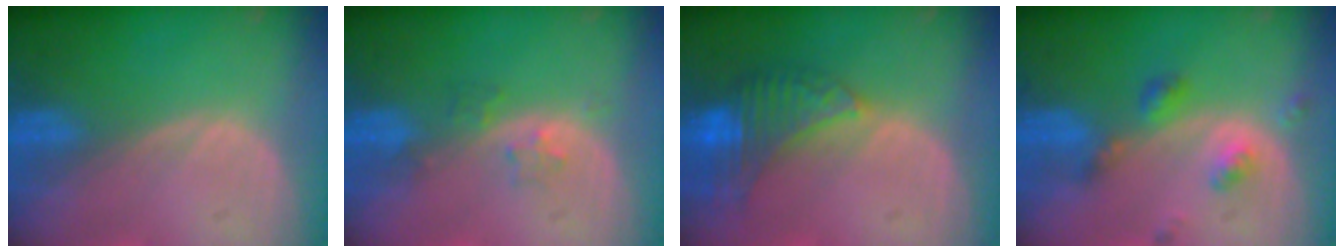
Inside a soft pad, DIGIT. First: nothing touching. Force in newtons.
{"total": 2.3, "press": 2.2, "slide": 0.3}
{"total": 8.3, "press": 7.2, "slide": 4.0}
{"total": 4.8, "press": 4.3, "slide": 2.1}